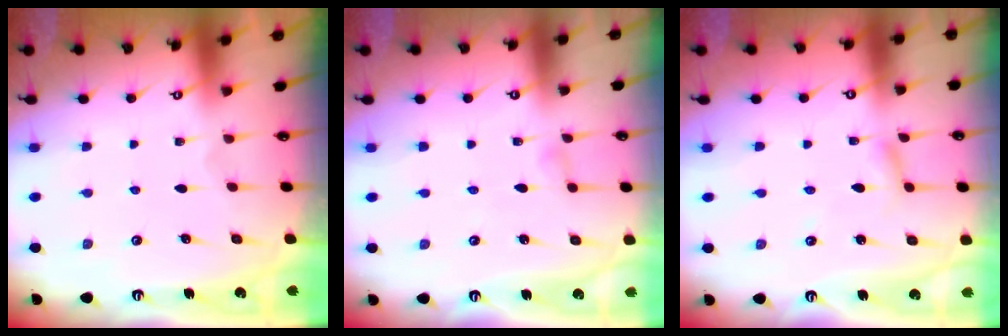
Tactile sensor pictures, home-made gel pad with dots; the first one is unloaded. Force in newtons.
{"total": 2.5, "press": 2.4, "slide": 0.3}
{"total": 2.2, "press": 2.2, "slide": 0.2}